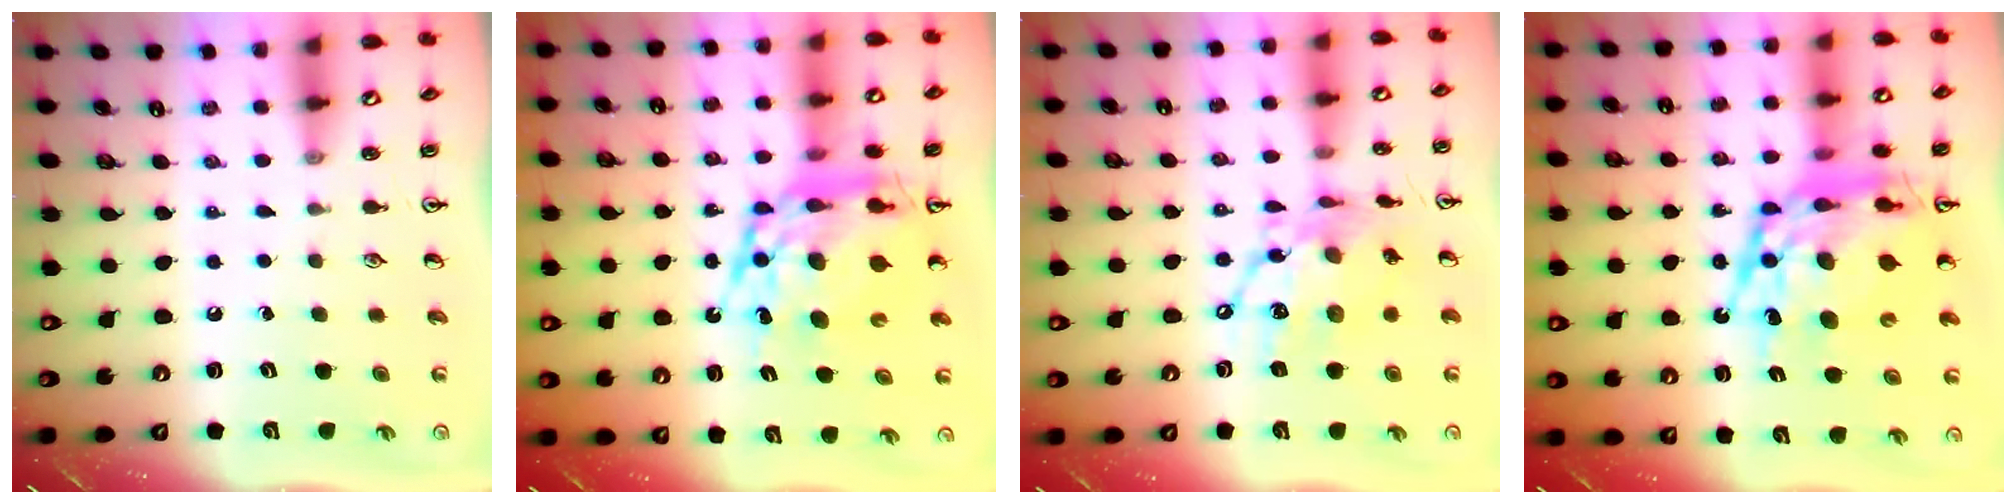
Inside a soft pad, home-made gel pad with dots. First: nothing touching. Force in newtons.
{"total": 18.1, "press": 18.0, "slide": 1.4}
{"total": 14.6, "press": 14.5, "slide": 1.4}
{"total": 21.4, "press": 21.3, "slide": 2.0}